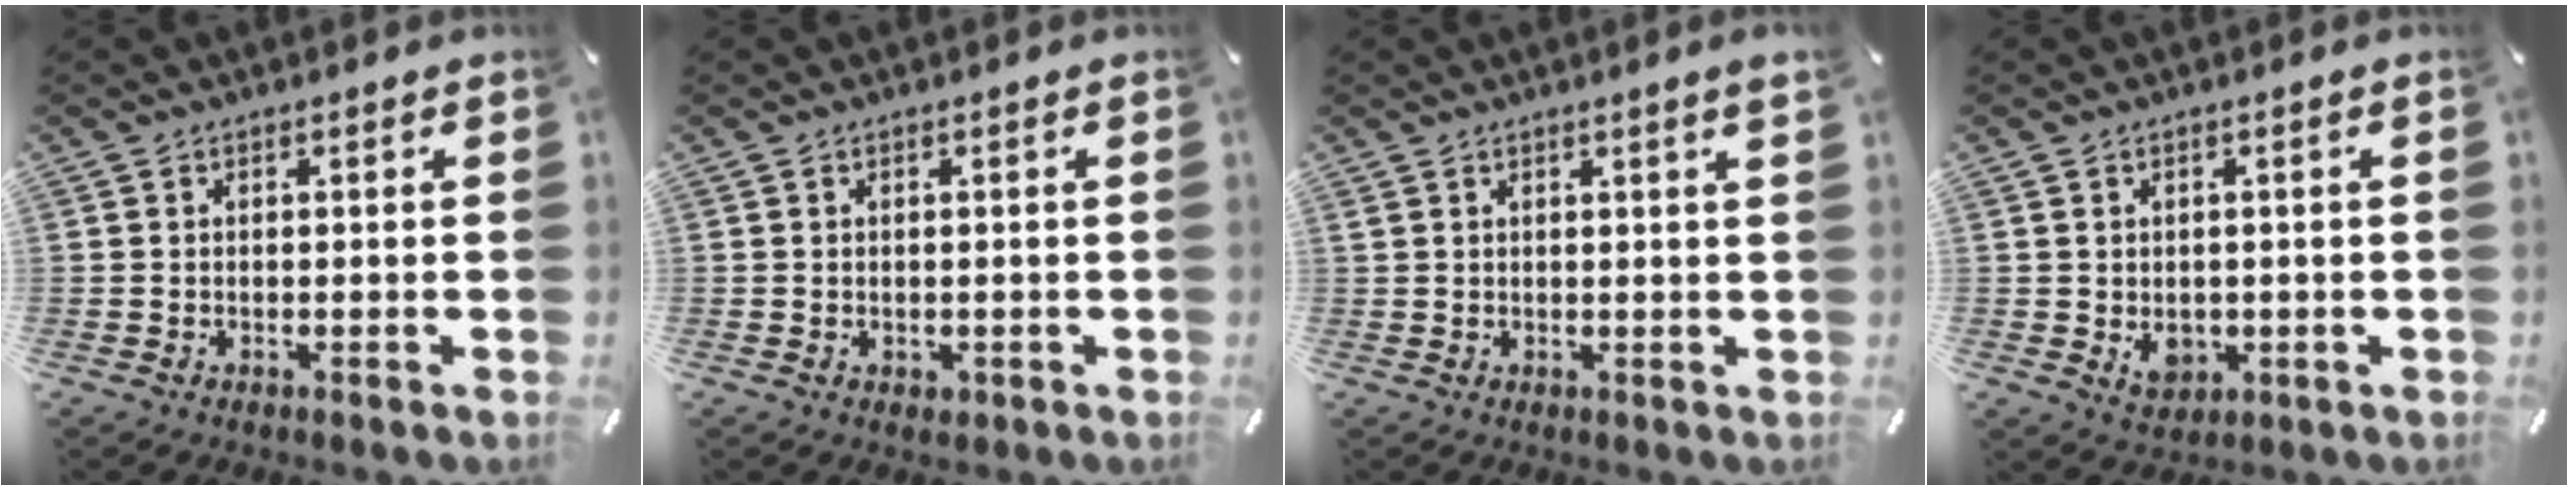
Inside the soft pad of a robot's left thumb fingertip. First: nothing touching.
{"total": 0.8, "force": [0.0, 0.8, 0.3], "torque": [-0.006, 0.003, -0.001]}
{"total": 1.9, "force": [1.1, -0.1, 1.6], "torque": [-0.030, -0.003, 0.021]}
{"total": 4.3, "force": [-0.4, 3.7, 2.2], "torque": [-0.019, -0.006, -0.008]}